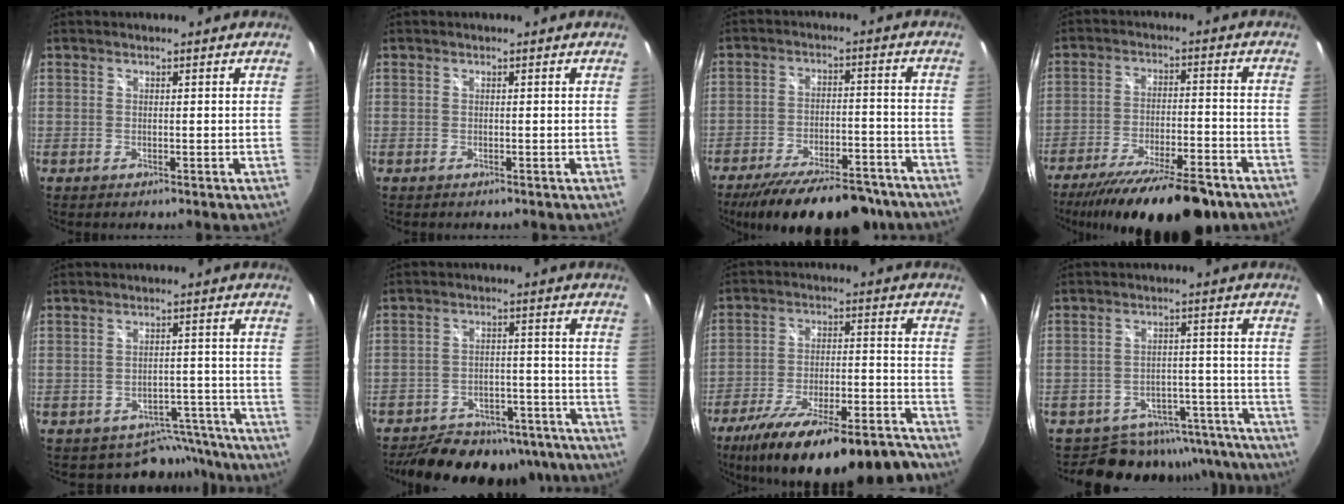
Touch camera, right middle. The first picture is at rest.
{"total": 0.0}
{"total": 22.2, "force": [-18.1, 7.0, 10.7], "torque": [-0.191, -0.018, -0.247]}
{"total": 22.3, "force": [-17.9, 5.5, 12.1], "torque": [-0.213, -0.039, -0.260]}
{"total": 7.5, "force": [-6.3, 4.0, 0.1], "torque": [0.011, 0.033, -0.069]}
{"total": 21.1, "force": [-17.3, 9.1, 7.8], "torque": [-0.160, 0.015, -0.217]}
{"total": 24.3, "force": [-19.8, 5.6, 13.0], "torque": [-0.222, -0.031, -0.286]}
{"total": 15.2, "force": [-13.3, 7.0, 2.2], "torque": [-0.035, 0.044, -0.159]}